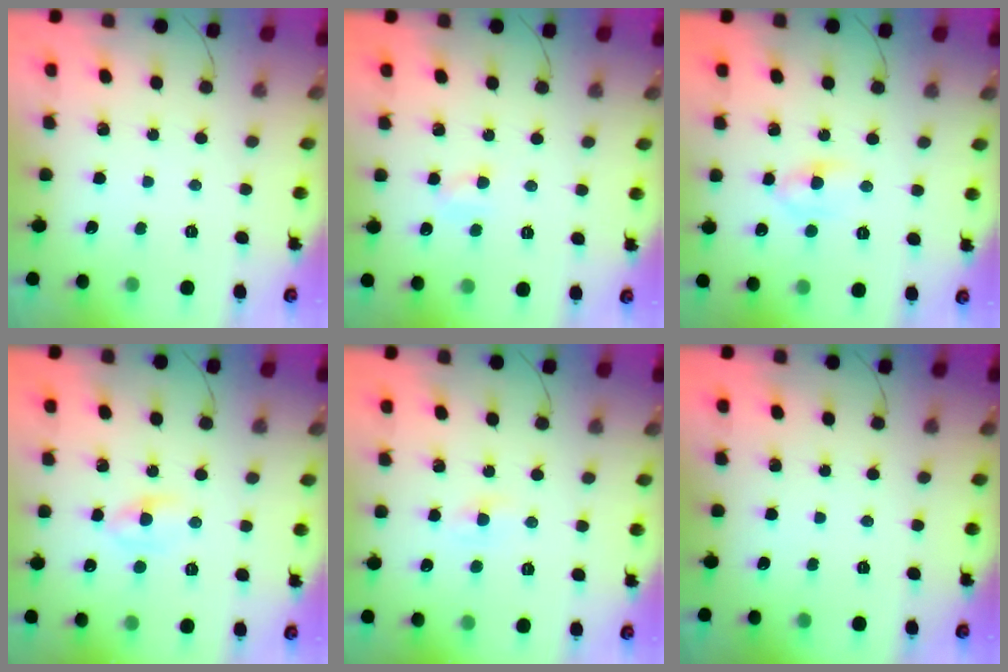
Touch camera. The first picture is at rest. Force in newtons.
{"total": 3.9, "press": 3.8, "slide": 0.8}
{"total": 4.3, "press": 4.0, "slide": 1.5}
{"total": 2.8, "press": 2.6, "slide": 1.2}
{"total": 2.1, "press": 1.9, "slide": 0.7}
{"total": 0.0}